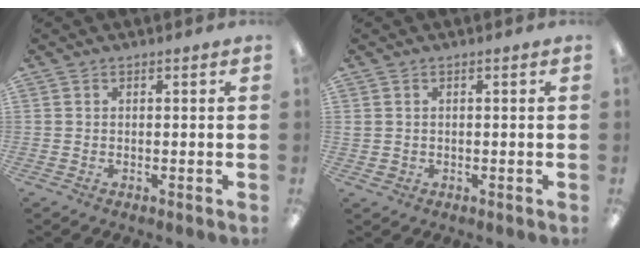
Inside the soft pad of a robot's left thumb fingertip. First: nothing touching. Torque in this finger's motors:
{"motor_torque": [0.02, 0.01, 0.00, -0.09, 0.00]}